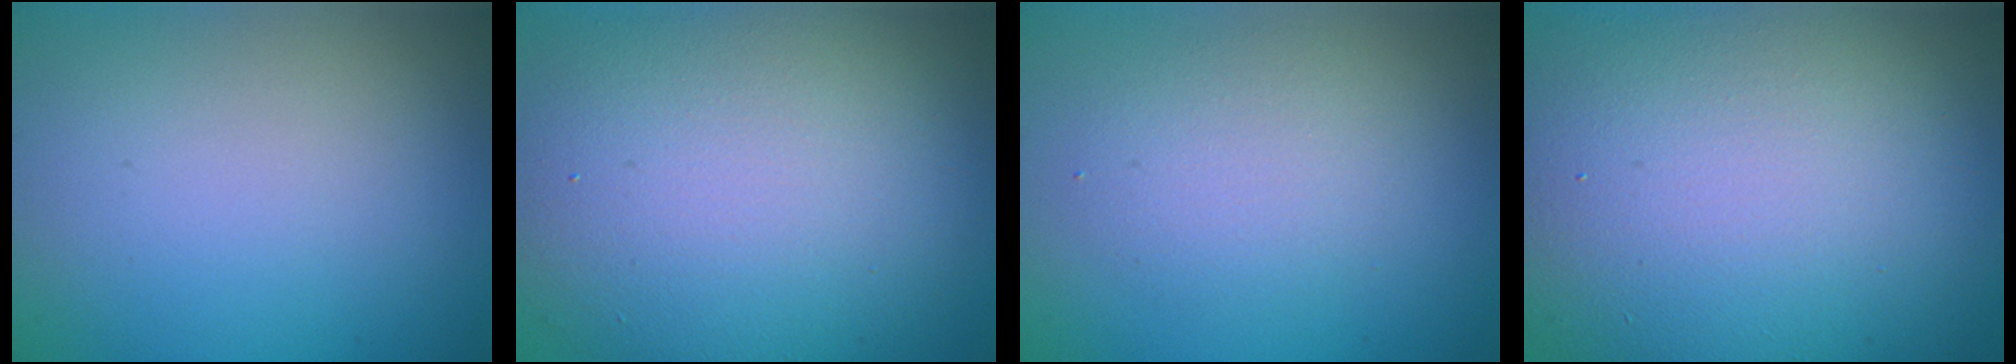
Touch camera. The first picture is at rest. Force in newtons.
{"total": 11.9, "press": 11.8, "slide": 0.8}
{"total": 2.5, "press": 2.5, "slide": 0.1}
{"total": 15.0, "press": 15.0, "slide": 0.9}